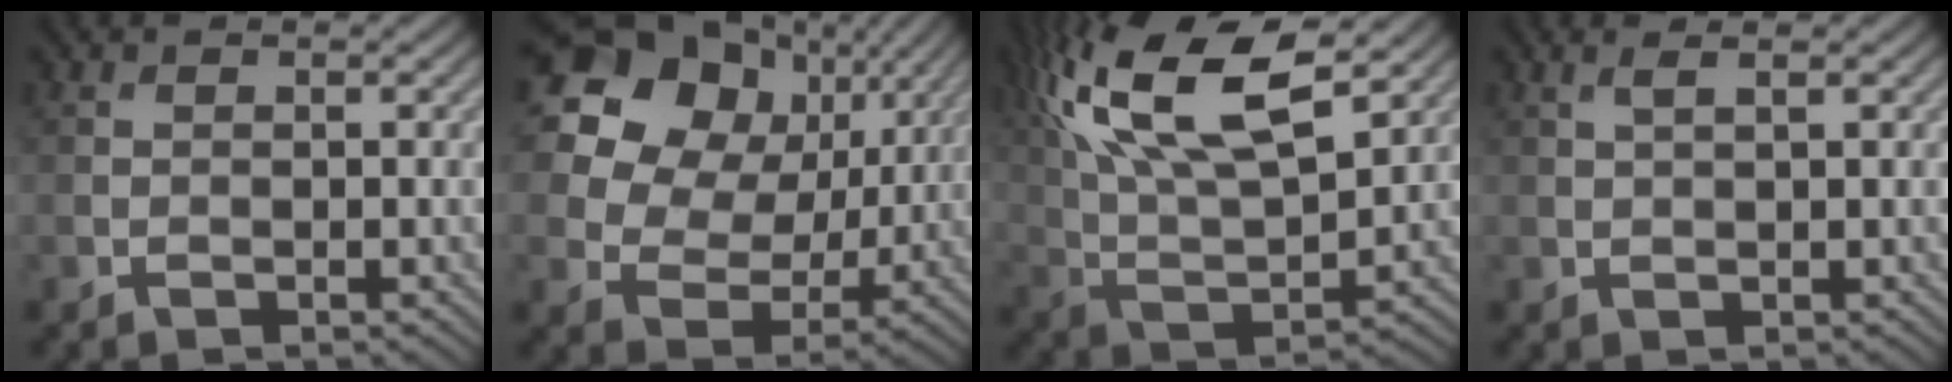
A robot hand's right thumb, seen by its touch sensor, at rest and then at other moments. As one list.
[{"total": 20.2, "force": [9.0, 15.2, 9.8], "torque": [-0.275, 0.082, 0.175]}, {"total": 17.8, "force": [8.9, 7.0, 13.7], "torque": [-0.307, 0.030, 0.146]}, {"total": 1.7, "force": [0.9, 0.2, 1.4], "torque": [-0.024, 0.005, 0.014]}]